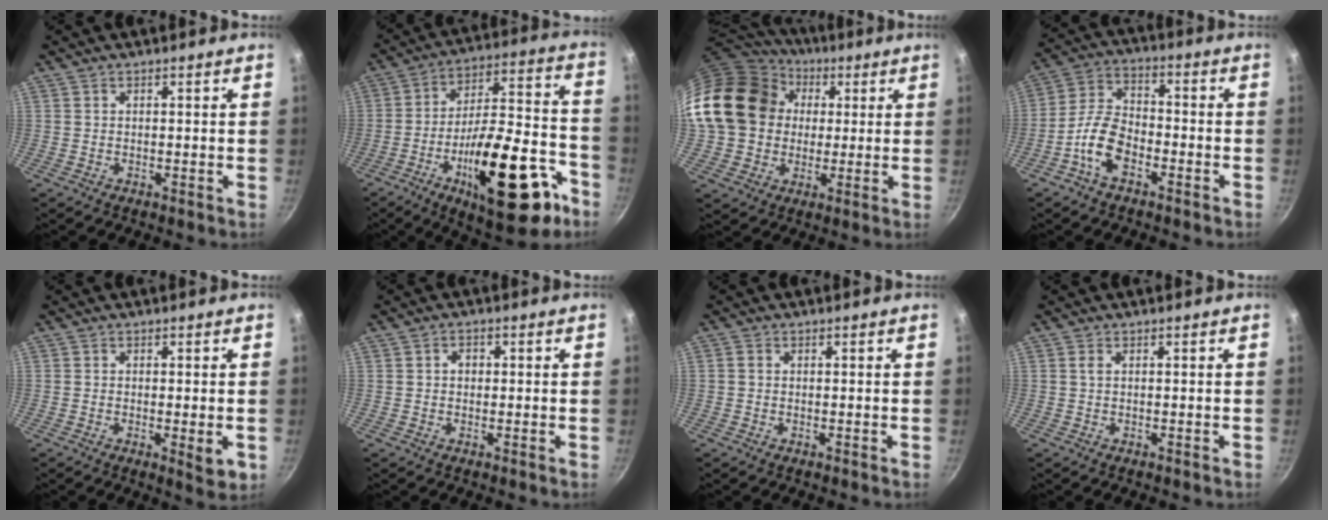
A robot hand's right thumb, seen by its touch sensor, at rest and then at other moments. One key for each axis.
{"total": 26.0, "fx": -11.8, "fy": 10.0, "fz": 20.9, "tx": -0.273, "ty": 0.064, "tz": -0.171}
{"total": 21.6, "fx": 3.0, "fy": 18.0, "fz": 11.6, "tx": -0.203, "ty": 0.040, "tz": 0.054}
{"total": 9.5, "fx": -4.5, "fy": 5.3, "fz": 6.5, "tx": -0.119, "ty": 0.042, "tz": -0.095}
{"total": 3.7, "fx": -0.6, "fy": 1.1, "fz": 3.5, "tx": -0.054, "ty": -0.014, "tz": -0.009}
{"total": 2.0, "fx": 0.1, "fy": 1.7, "fz": 1.2, "tx": -0.009, "ty": 0.004, "tz": 0.000}
{"total": 1.0, "fx": 0.0, "fy": 0.9, "fz": 0.5, "tx": -0.008, "ty": 0.004, "tz": -0.002}
{"total": 0.9, "fx": 0.2, "fy": 0.4, "fz": 0.7, "tx": -0.014, "ty": 0.001, "tz": 0.003}